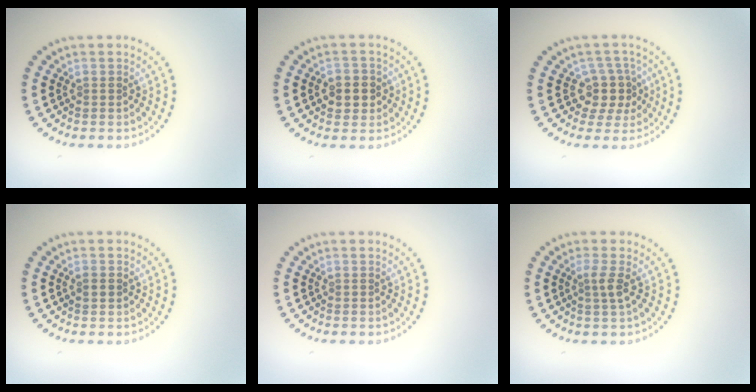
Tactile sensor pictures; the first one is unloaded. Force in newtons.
{"total": 2.6, "press": 2.5, "slide": 0.7}
{"total": 2.9, "press": 2.3, "slide": 1.8}
{"total": 1.1, "press": 1.1, "slide": 0.1}
{"total": 0.0}
{"total": 1.5, "press": 1.1, "slide": 1.0}